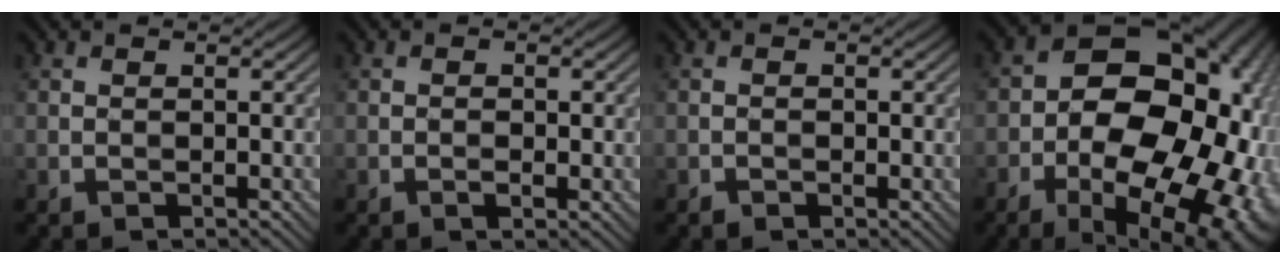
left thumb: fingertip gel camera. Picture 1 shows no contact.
{"total": 1.3, "force": [-0.4, 0.5, 1.1], "torque": [-0.018, 0.001, -0.006]}
{"total": 0.8, "force": [-0.4, 0.5, 0.5], "torque": [-0.009, 0.001, -0.008]}
{"total": 23.2, "force": [-4.8, 15.7, 16.3], "torque": [-0.223, -0.008, -0.073]}